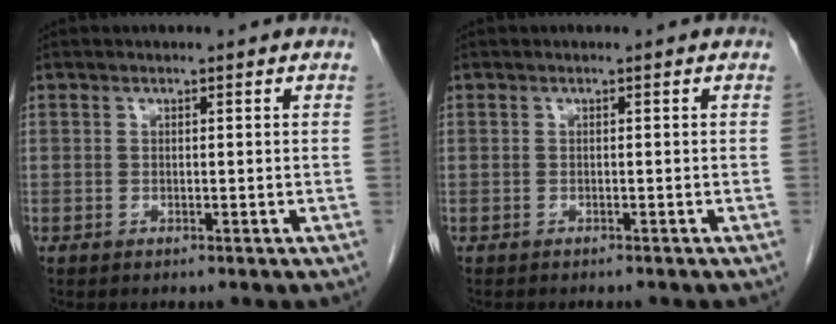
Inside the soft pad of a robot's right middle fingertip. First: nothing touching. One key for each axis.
{"total": 2.3, "fx": -2.1, "fy": 0.6, "fz": 0.9, "tx": -0.020, "ty": -0.005, "tz": -0.021}